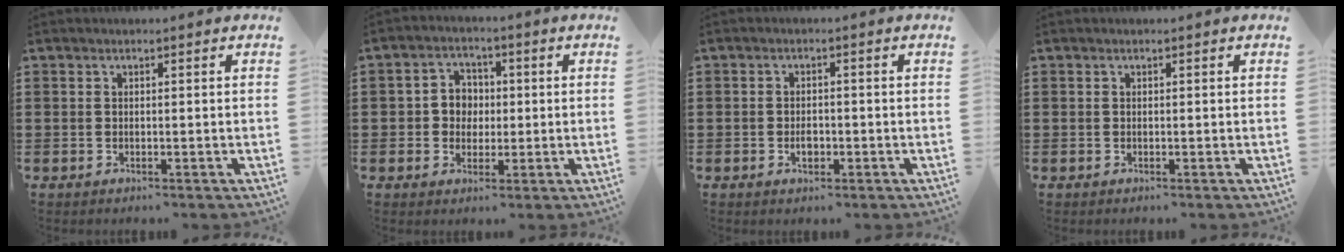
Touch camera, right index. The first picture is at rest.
{"total": 4.1, "force": [-0.1, 3.9, 1.5], "torque": [-0.043, 0.012, -0.007]}
{"total": 1.9, "force": [-0.7, 1.0, 1.5], "torque": [-0.026, 0.002, -0.013]}
{"total": 0.0}